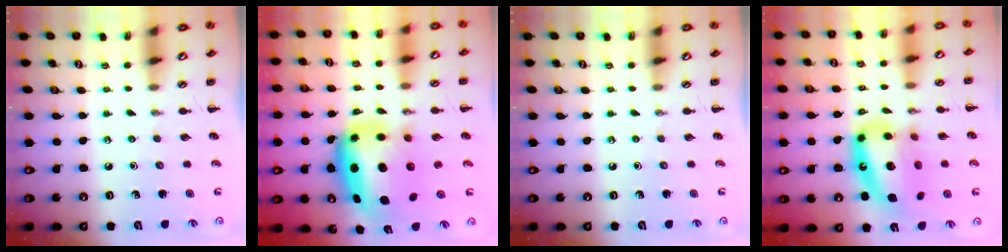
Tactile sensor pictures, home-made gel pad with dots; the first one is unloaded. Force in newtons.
{"total": 11.2, "press": 10.7, "slide": 3.2}
{"total": 0.0}
{"total": 16.8, "press": 16.3, "slide": 4.2}